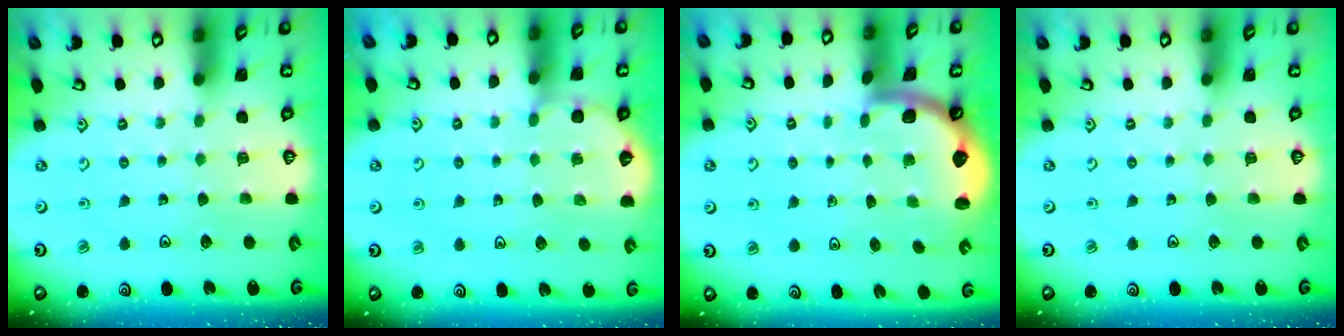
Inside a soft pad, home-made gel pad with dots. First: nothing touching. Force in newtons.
{"total": 4.5, "press": 4.5, "slide": 0.3}
{"total": 1.6, "press": 1.6, "slide": 0.1}
{"total": 0.0}